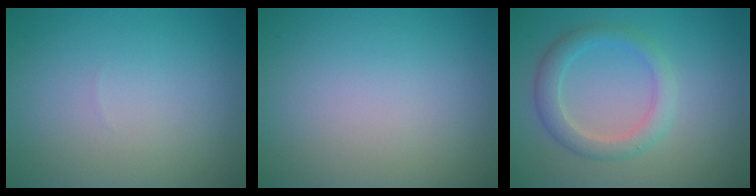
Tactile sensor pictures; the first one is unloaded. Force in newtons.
{"total": 0.0}
{"total": 2.9, "press": 2.9, "slide": 0.2}